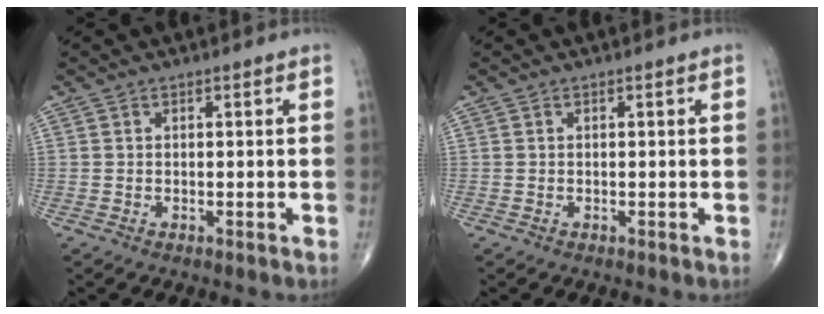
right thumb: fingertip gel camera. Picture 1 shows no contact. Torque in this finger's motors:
{"motor_torque": [0.08, 0.08, -0.05, 0.03, 0.03]}